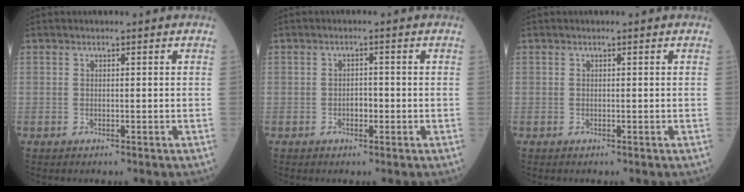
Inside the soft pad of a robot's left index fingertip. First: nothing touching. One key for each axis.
{"total": 1.7, "fx": -0.6, "fy": 1.0, "fz": 1.2, "tx": -0.018, "ty": 0.004, "tz": -0.010}
{"total": 0.0}